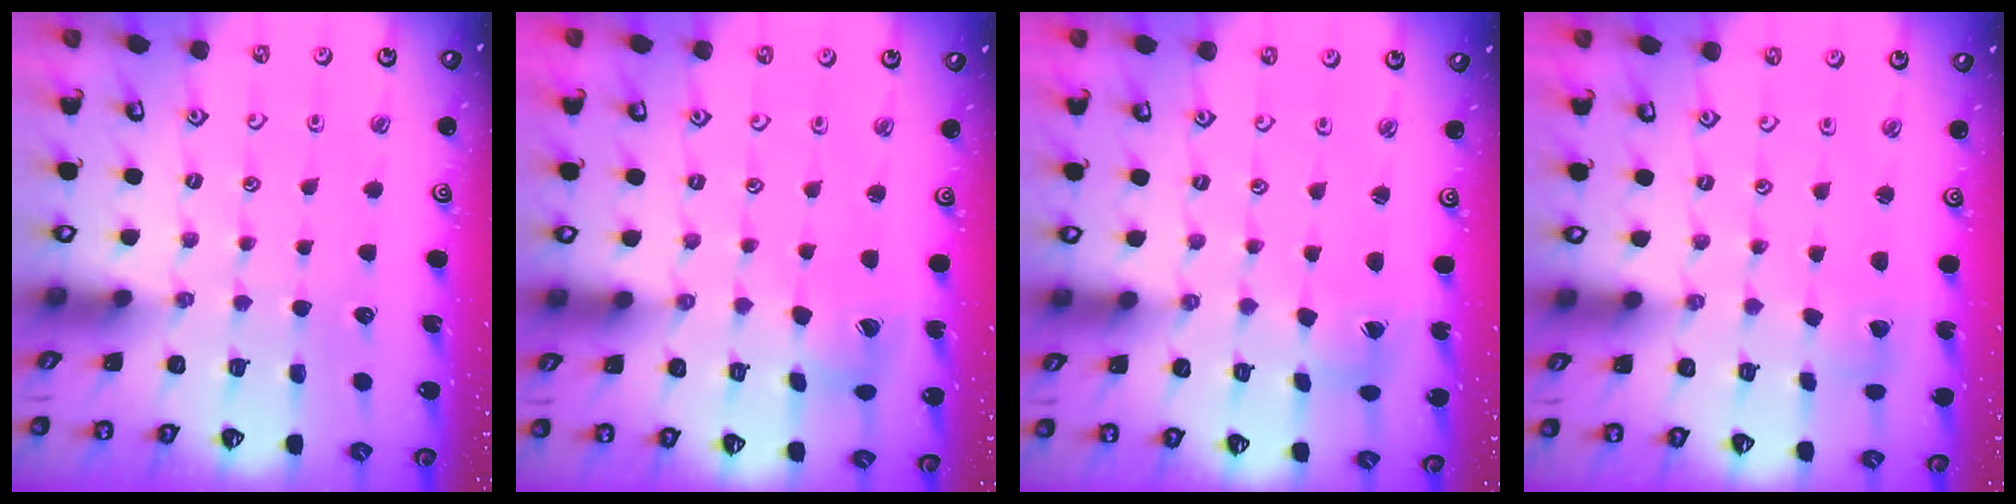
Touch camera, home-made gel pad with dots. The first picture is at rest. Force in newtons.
{"total": 7.9, "press": 7.9, "slide": 0.6}
{"total": 1.7, "press": 1.6, "slide": 0.2}
{"total": 1.9, "press": 1.9, "slide": 0.2}